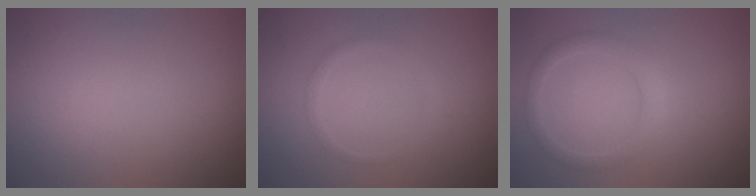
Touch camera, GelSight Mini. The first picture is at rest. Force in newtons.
{"total": 0.9, "press": 0.9, "slide": 0.1}
{"total": 2.1, "press": 2.1, "slide": 0.2}